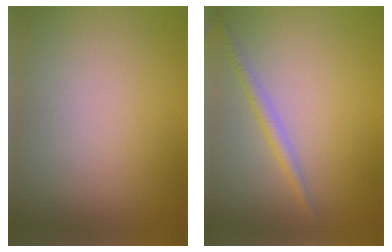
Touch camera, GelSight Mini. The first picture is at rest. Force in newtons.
{"total": 1.6, "press": 1.6, "slide": 0.1}